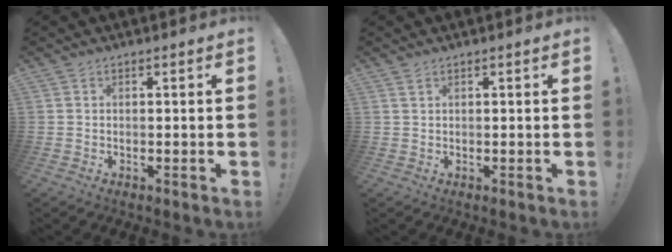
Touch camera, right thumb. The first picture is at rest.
{"total": 1.2, "force": [0.7, 0.3, 0.9], "torque": [-0.019, 0.001, 0.013]}